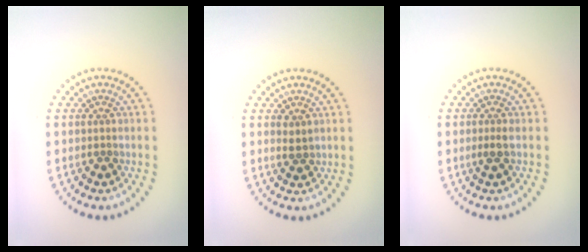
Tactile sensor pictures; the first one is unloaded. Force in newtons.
{"total": 1.0, "press": 0.9, "slide": 0.3}
{"total": 1.0, "press": 0.8, "slide": 0.6}